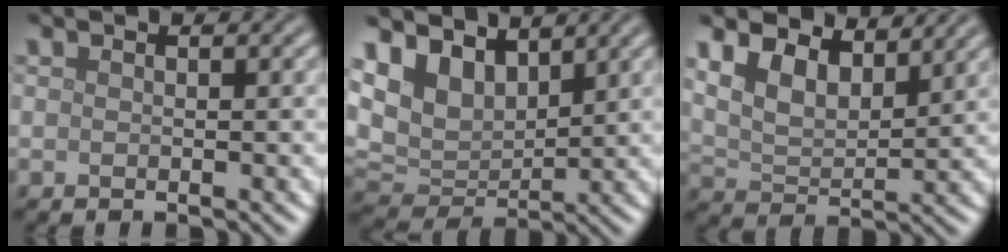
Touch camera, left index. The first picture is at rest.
{"total": 6.1, "force": [3.4, 4.0, 3.0], "torque": [-0.070, -0.003, 0.057]}
{"total": 6.0, "force": [3.8, 2.8, 3.6], "torque": [-0.080, 0.008, 0.054]}